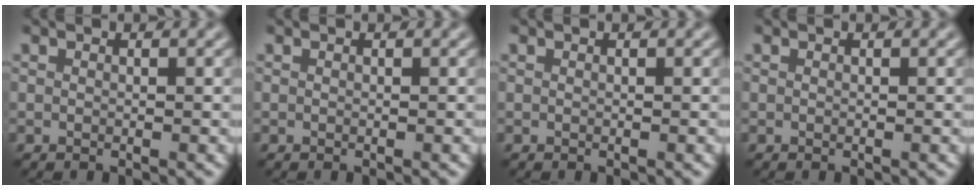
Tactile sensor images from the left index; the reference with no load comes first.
{"total": 0.0}
{"total": 0.0}
{"total": 0.0}